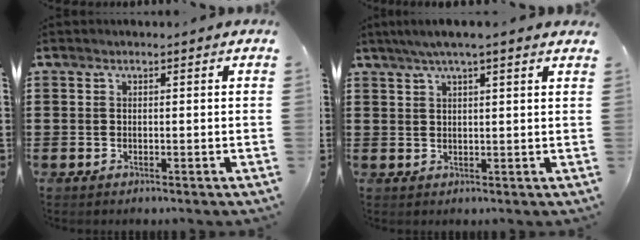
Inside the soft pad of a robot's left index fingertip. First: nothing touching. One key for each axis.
{"total": 3.4, "fx": 2.5, "fy": -0.1, "fz": 2.3, "tx": -0.049, "ty": 0.001, "tz": 0.044}